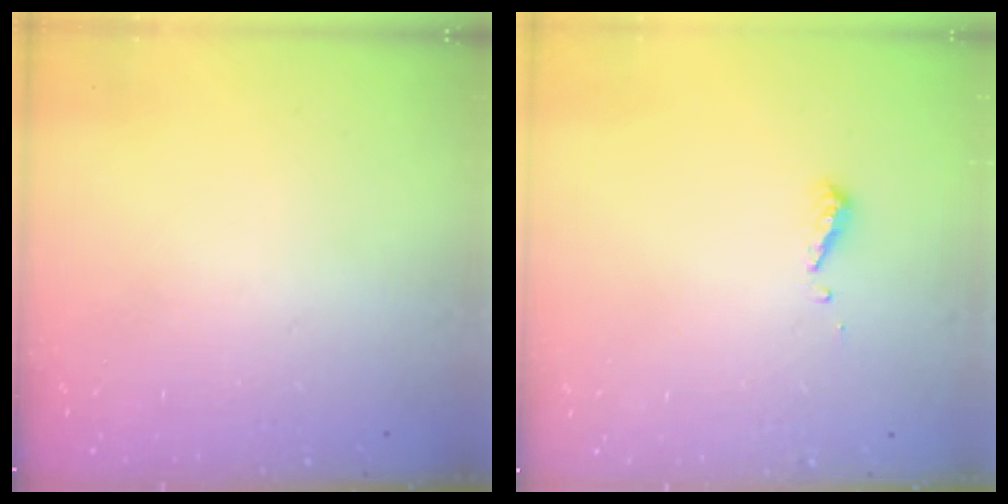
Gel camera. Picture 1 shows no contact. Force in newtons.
{"total": 4.2, "press": 4.2, "slide": 0.3}